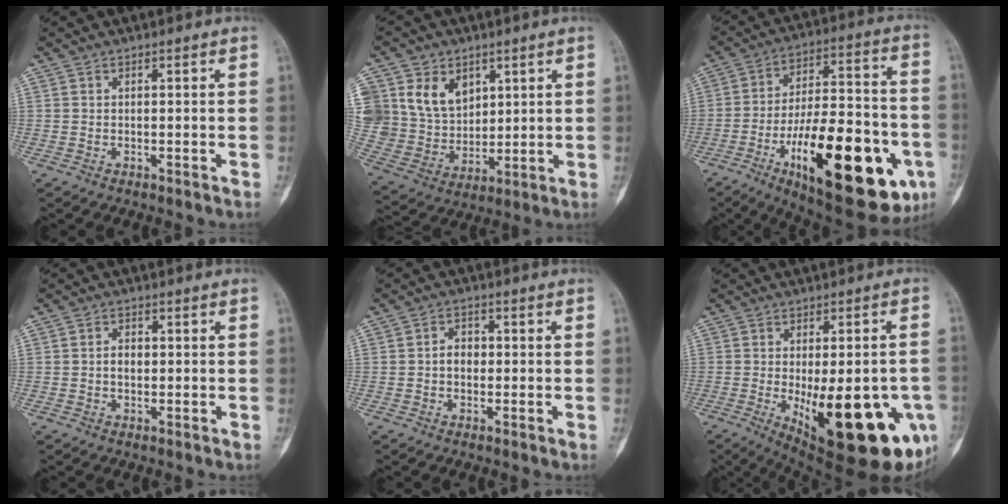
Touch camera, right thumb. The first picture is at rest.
{"total": 16.2, "force": [6.2, 13.0, 7.3], "torque": [-0.121, -0.008, 0.137]}
{"total": 31.2, "force": [-11.3, 11.4, 26.8], "torque": [-0.372, 0.035, -0.160]}
{"total": 2.4, "force": [-0.2, 1.7, 1.7], "torque": [-0.020, 0.006, -0.006]}
{"total": 3.2, "force": [-0.3, 2.5, 2.0], "torque": [-0.016, 0.012, -0.013]}
{"total": 25.0, "force": [-7.3, 9.2, 22.1], "torque": [-0.253, -0.015, -0.074]}